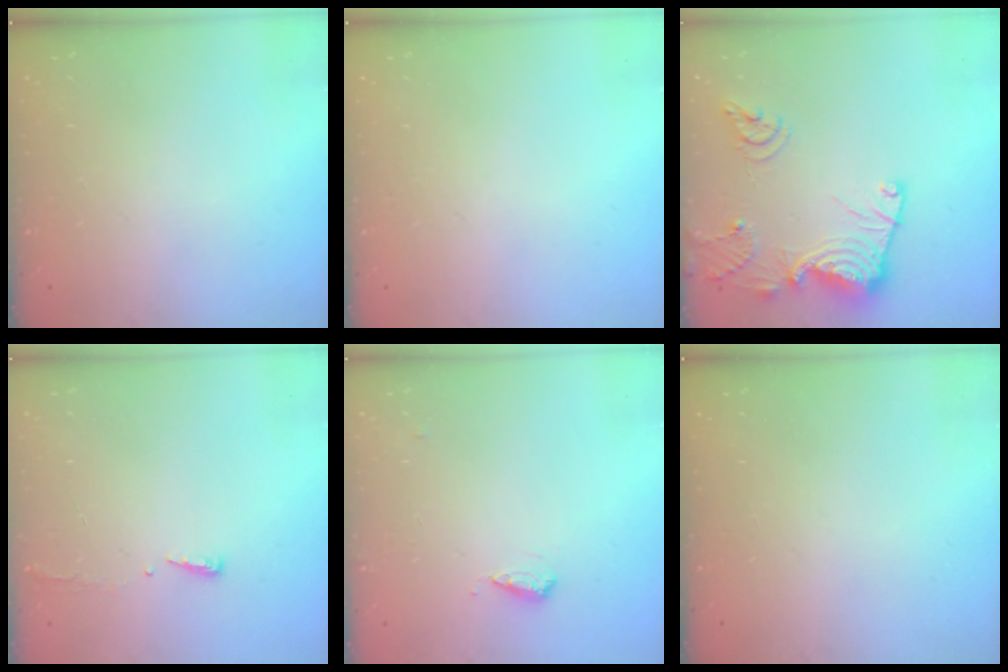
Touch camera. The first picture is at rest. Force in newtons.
{"total": 0.0}
{"total": 16.7, "press": 16.7, "slide": 1.2}
{"total": 3.2, "press": 3.2, "slide": 0.6}
{"total": 8.3, "press": 8.3, "slide": 0.9}
{"total": 0.0}